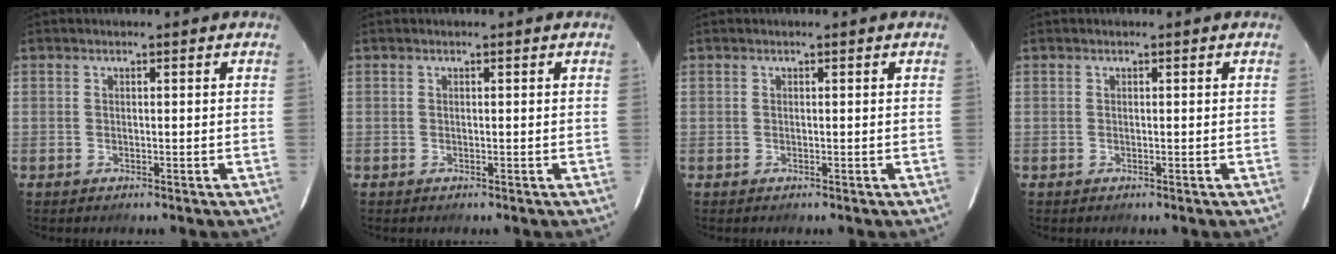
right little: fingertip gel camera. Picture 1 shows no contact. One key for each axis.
{"total": 0.0}
{"total": 0.0}
{"total": 0.0}